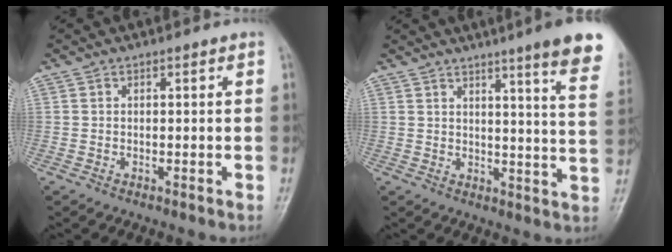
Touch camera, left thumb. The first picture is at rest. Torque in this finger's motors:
{"motor_torque": [3.05, 1.96, 1.50, -1.27, 0.12]}